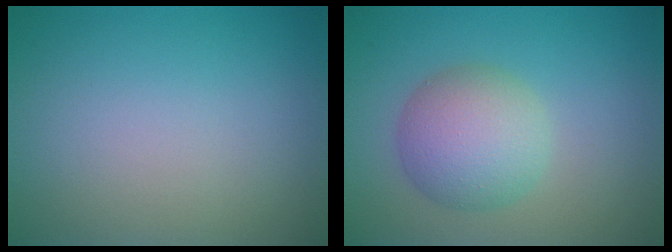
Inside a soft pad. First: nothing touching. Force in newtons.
{"total": 5.1, "press": 5.1, "slide": 0.2}